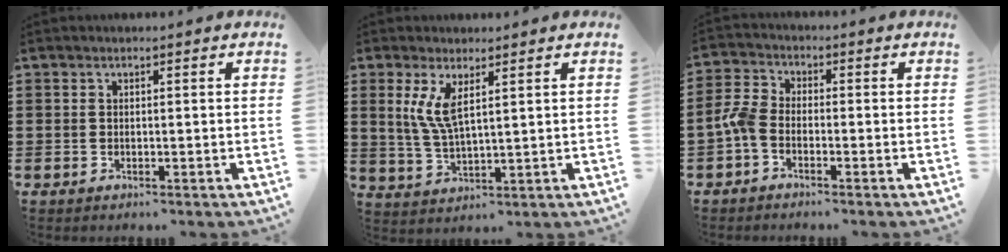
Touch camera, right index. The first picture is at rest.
{"total": 5.7, "force": [2.4, 1.8, 4.9], "torque": [-0.118, -0.006, 0.038]}
{"total": 3.7, "force": [-2.0, 1.9, 2.5], "torque": [-0.083, -0.003, -0.050]}